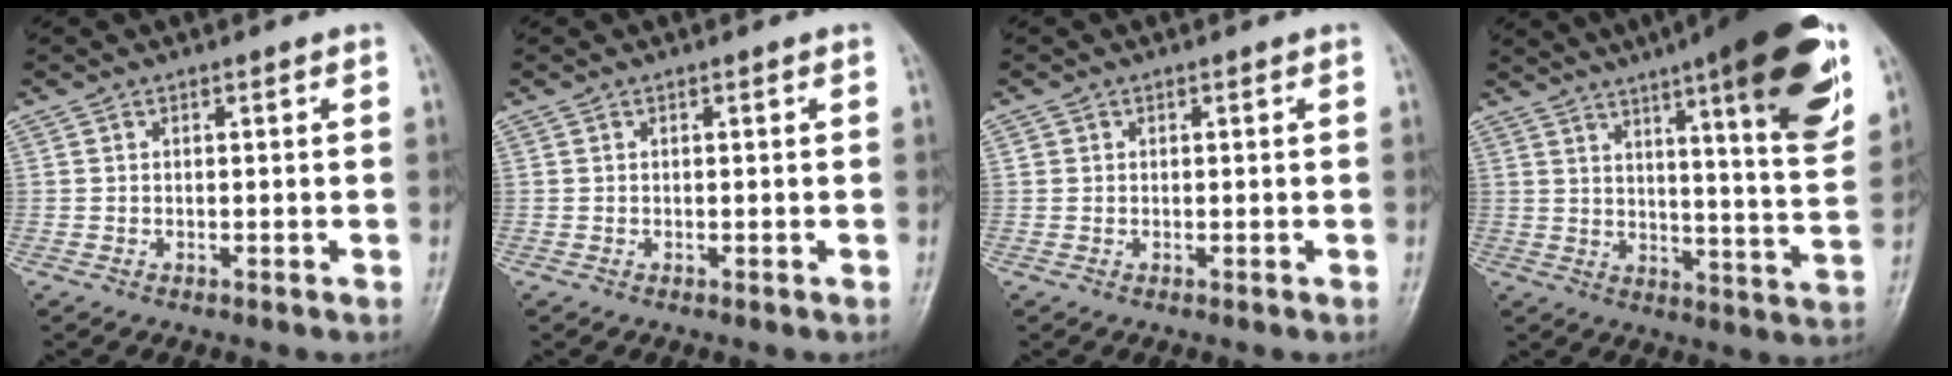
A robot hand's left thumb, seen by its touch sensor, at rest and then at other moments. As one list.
[{"total": 0.0}, {"total": 0.7, "force": [0.1, 0.6, 0.1], "torque": [0.003, 0.002, 0.003]}, {"total": 22.7, "force": [12.4, 3.9, 18.6], "torque": [-0.243, -0.043, 0.171]}]